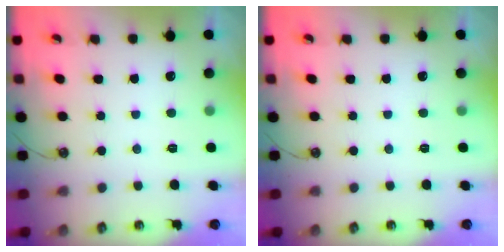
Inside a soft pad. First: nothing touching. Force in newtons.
{"total": 0.0}